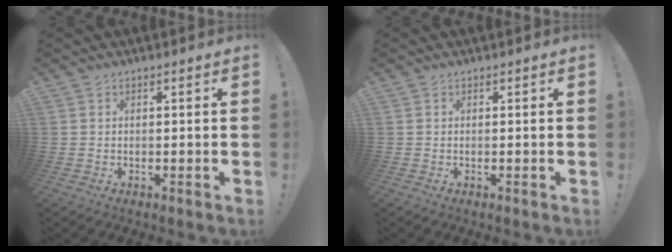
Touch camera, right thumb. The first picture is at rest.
{"total": 0.0}